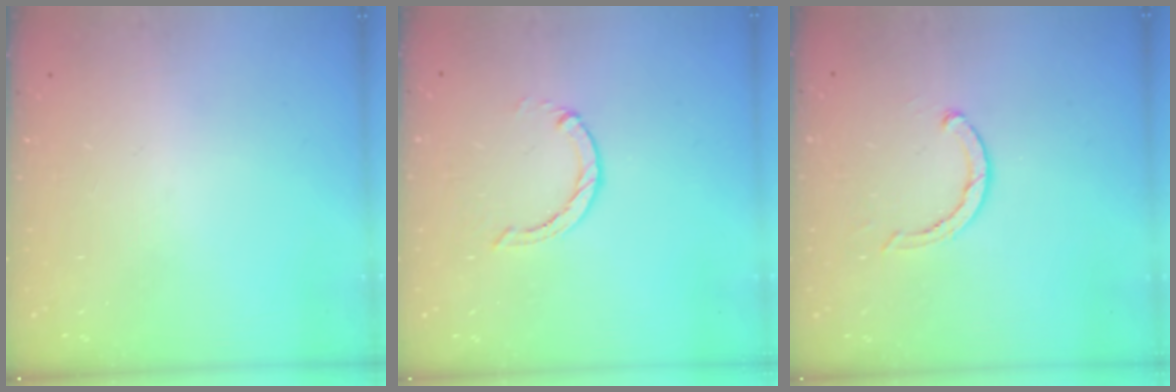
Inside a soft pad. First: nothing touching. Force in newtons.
{"total": 0.6, "press": 0.6, "slide": 0.2}
{"total": 3.7, "press": 3.7, "slide": 0.7}